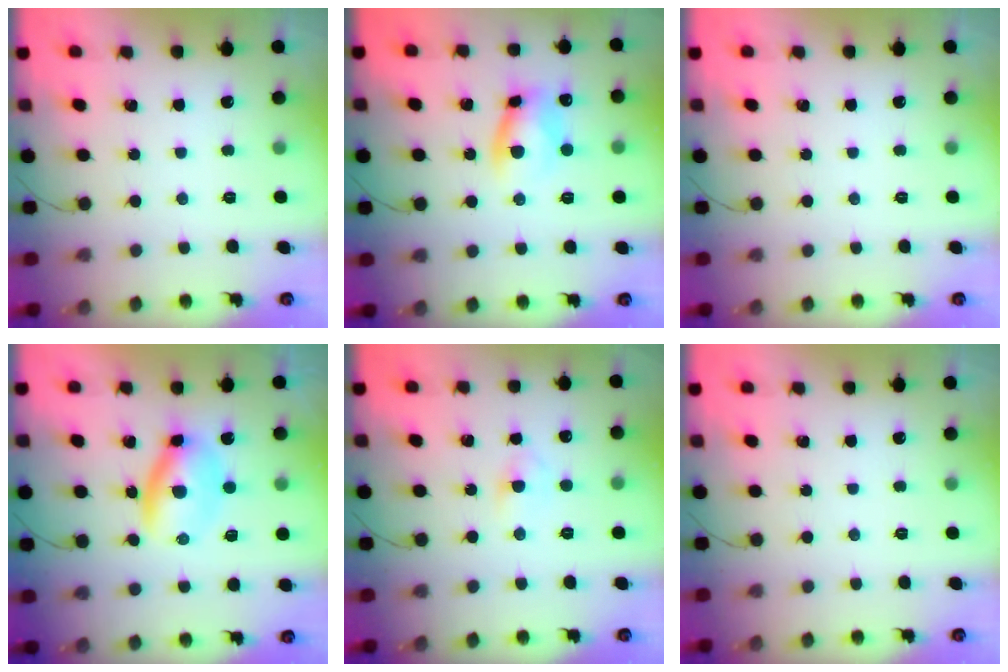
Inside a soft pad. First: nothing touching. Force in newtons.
{"total": 7.8, "press": 7.8, "slide": 0.4}
{"total": 0.0}
{"total": 5.6, "press": 5.5, "slide": 1.2}
{"total": 3.2, "press": 2.9, "slide": 1.2}
{"total": 0.0}